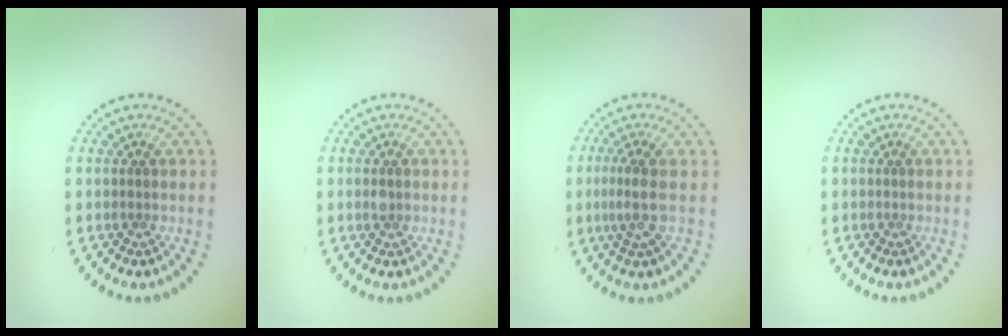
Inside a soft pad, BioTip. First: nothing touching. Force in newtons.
{"total": 0.9, "press": 0.9, "slide": 0.0}
{"total": 2.4, "press": 2.0, "slide": 1.4}
{"total": 0.0}